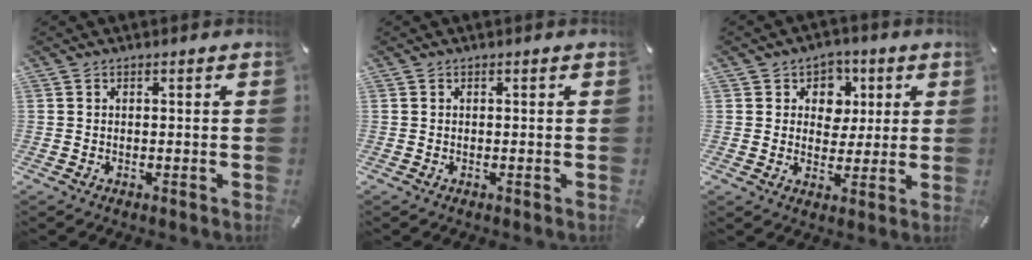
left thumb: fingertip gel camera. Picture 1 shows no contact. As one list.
[{"total": 0.0}, {"total": 7.4, "force": [2.0, 6.7, 2.3], "torque": [-0.030, -0.006, 0.033]}]